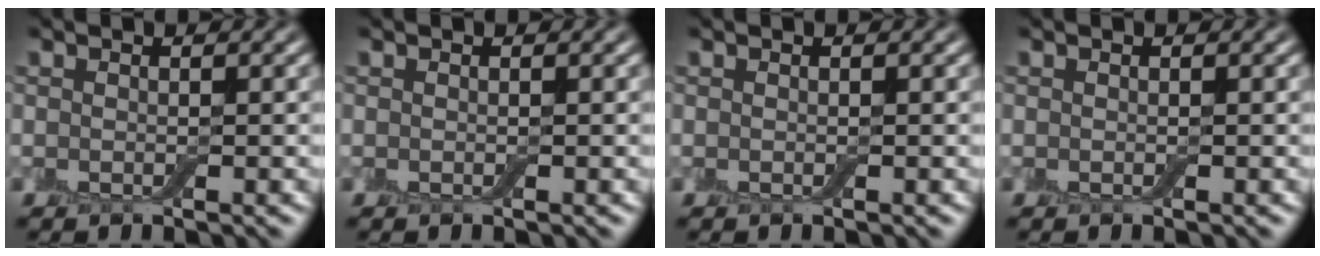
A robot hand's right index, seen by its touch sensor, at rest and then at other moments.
{"total": 0.0}
{"total": 0.0}
{"total": 0.0}